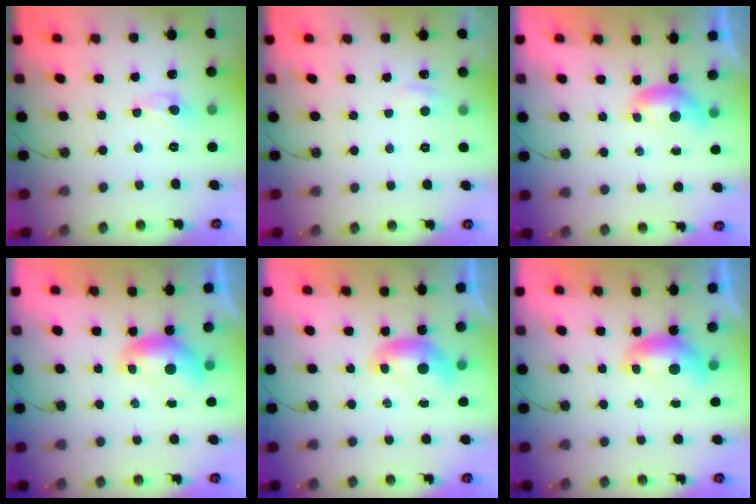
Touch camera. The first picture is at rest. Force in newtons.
{"total": 0.9, "press": 0.7, "slide": 0.5}
{"total": 1.3, "press": 1.1, "slide": 0.6}
{"total": 0.0}
{"total": 0.0}
{"total": 0.0}